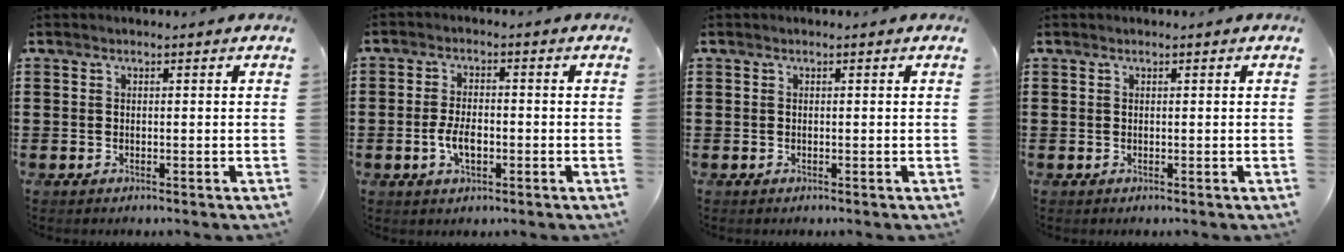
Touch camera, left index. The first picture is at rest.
{"total": 4.3, "force": [-1.1, 2.1, 3.6], "torque": [-0.078, 0.000, -0.024]}
{"total": 0.0}
{"total": 0.0}